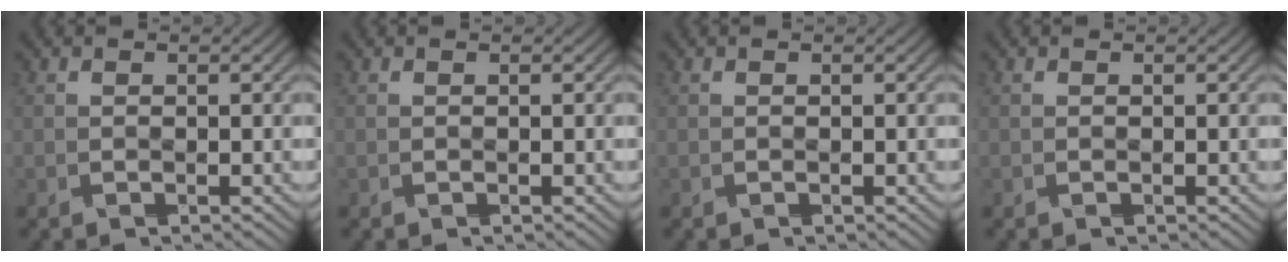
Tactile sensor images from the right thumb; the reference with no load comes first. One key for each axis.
{"total": 0.0}
{"total": 0.0}
{"total": 0.0}